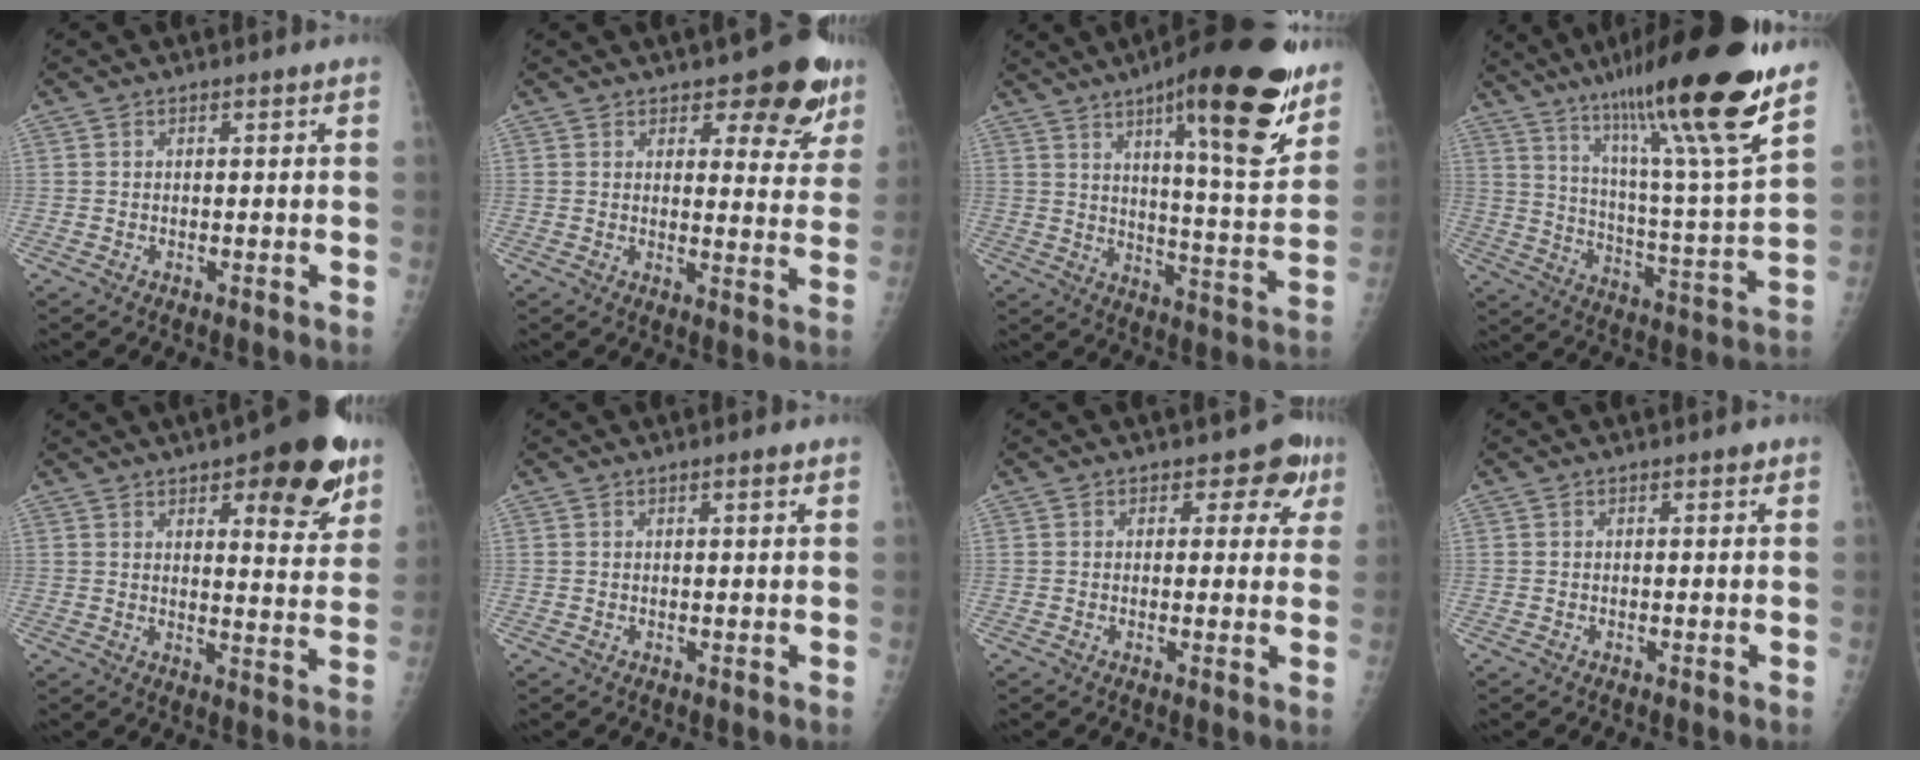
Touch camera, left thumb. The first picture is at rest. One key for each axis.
{"total": 10.8, "fx": 7.0, "fy": 4.6, "fz": 6.8, "tx": -0.037, "ty": -0.038, "tz": 0.086}
{"total": 23.1, "fx": 13.7, "fy": 5.2, "fz": 17.9, "tx": -0.229, "ty": -0.065, "tz": 0.200}
{"total": 25.1, "fx": 16.8, "fy": 1.5, "fz": 18.5, "tx": -0.282, "ty": -0.065, "tz": 0.273}
{"total": 16.3, "fx": 9.0, "fy": 5.8, "fz": 12.3, "tx": -0.115, "ty": -0.039, "tz": 0.117}
{"total": 1.2, "fx": 0.7, "fy": 0.2, "fz": 1.0, "tx": -0.014, "ty": -0.002, "tz": 0.010}
{"total": 5.5, "fx": 2.7, "fy": 3.7, "fz": 3.0, "tx": 0.011, "ty": -0.005, "tz": 0.023}
{"total": 0.5, "fx": 0.3, "fy": 0.3, "fz": 0.3, "tx": -0.003, "ty": 0.000, "tz": 0.001}